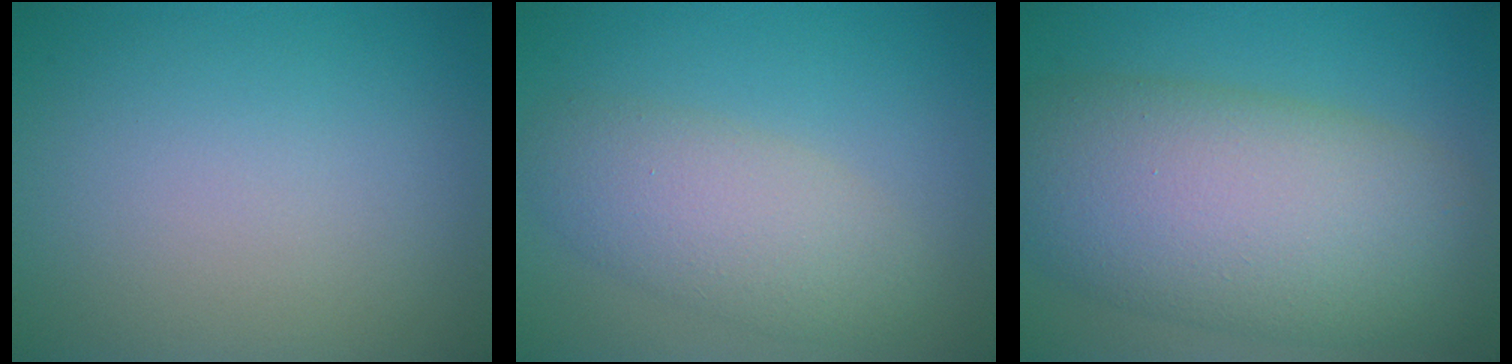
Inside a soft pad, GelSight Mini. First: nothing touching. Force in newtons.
{"total": 4.6, "press": 4.6, "slide": 0.4}
{"total": 12.1, "press": 12.1, "slide": 0.5}